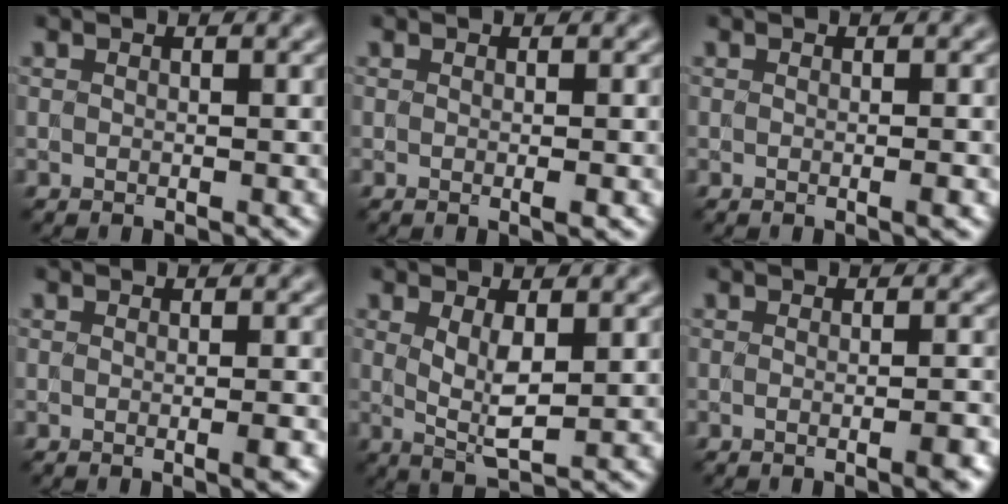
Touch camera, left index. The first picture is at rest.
{"total": 1.6, "force": [0.0, 0.4, 1.6], "torque": [-0.019, -0.003, -0.003]}
{"total": 2.0, "force": [0.0, 0.8, 1.9], "torque": [-0.015, -0.004, -0.008]}
{"total": 2.5, "force": [-0.2, 0.9, 2.3], "torque": [-0.017, -0.001, -0.009]}
{"total": 3.1, "force": [0.7, 0.8, 2.9], "torque": [-0.062, -0.007, 0.016]}
{"total": 3.2, "force": [-0.7, 1.2, 2.9], "torque": [-0.013, 0.005, -0.017]}